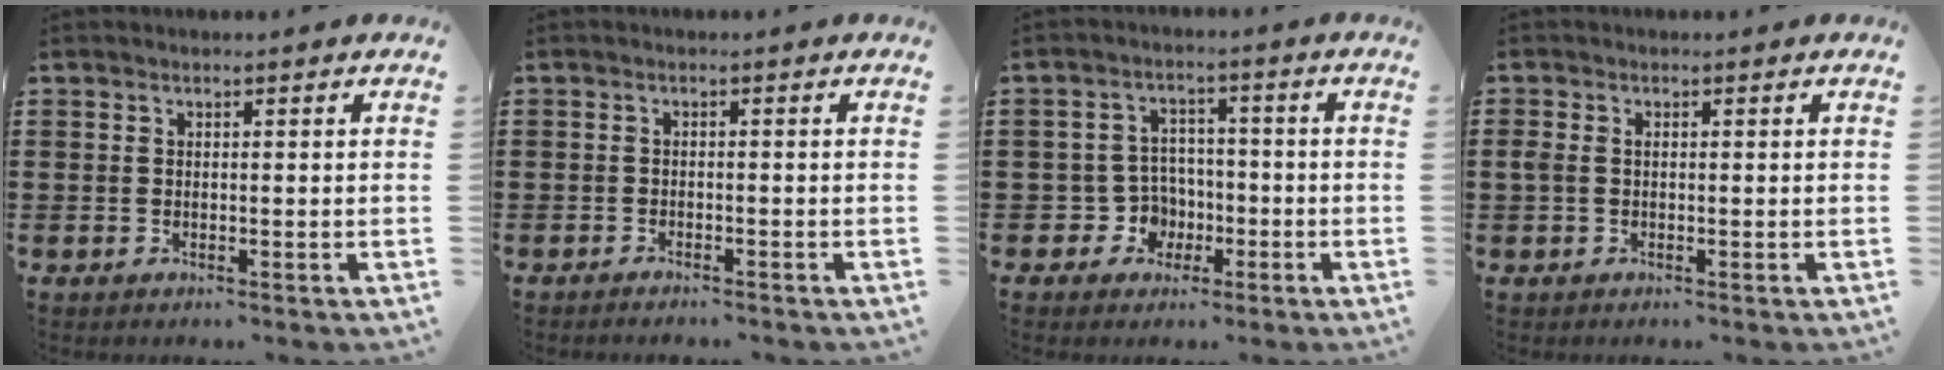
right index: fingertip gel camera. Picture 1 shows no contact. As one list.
[{"total": 1.1, "force": [-1.1, -0.2, 0.0], "torque": [-0.003, -0.002, -0.022]}, {"total": 3.7, "force": [-1.5, 3.2, 1.1], "torque": [-0.031, 0.007, -0.029]}, {"total": 1.0, "force": [-0.1, 0.7, 0.7], "torque": [-0.023, 0.002, -0.005]}]